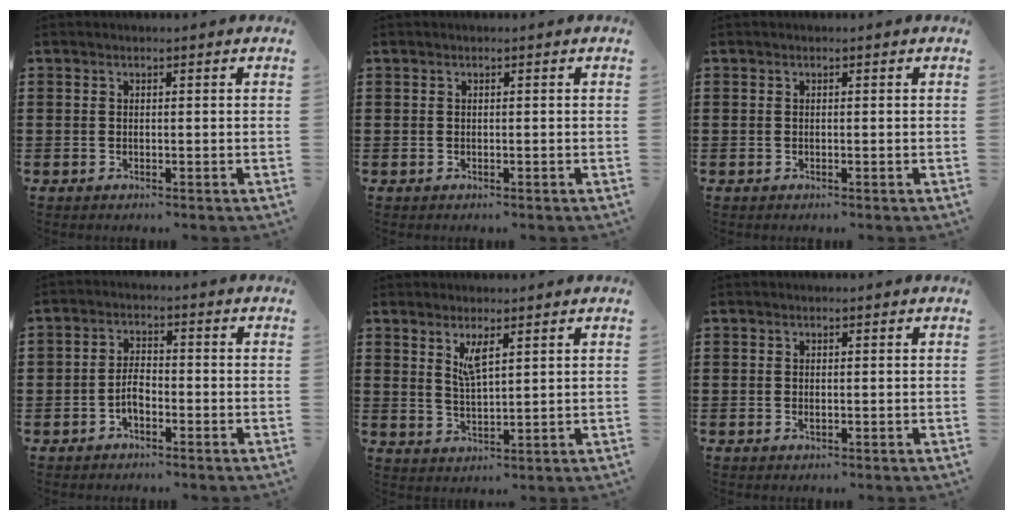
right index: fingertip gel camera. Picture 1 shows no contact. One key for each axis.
{"total": 0.0}
{"total": 0.0}
{"total": 2.9, "fx": -1.5, "fy": 1.7, "fz": 1.8, "tx": -0.044, "ty": 0.001, "tz": -0.033}
{"total": 3.7, "fx": 2.2, "fy": 0.8, "fz": 2.8, "tx": -0.053, "ty": -0.001, "tz": 0.037}
{"total": 0.6, "fx": -0.2, "fy": 0.2, "fz": 0.5, "tx": -0.011, "ty": -0.004, "tz": -0.003}